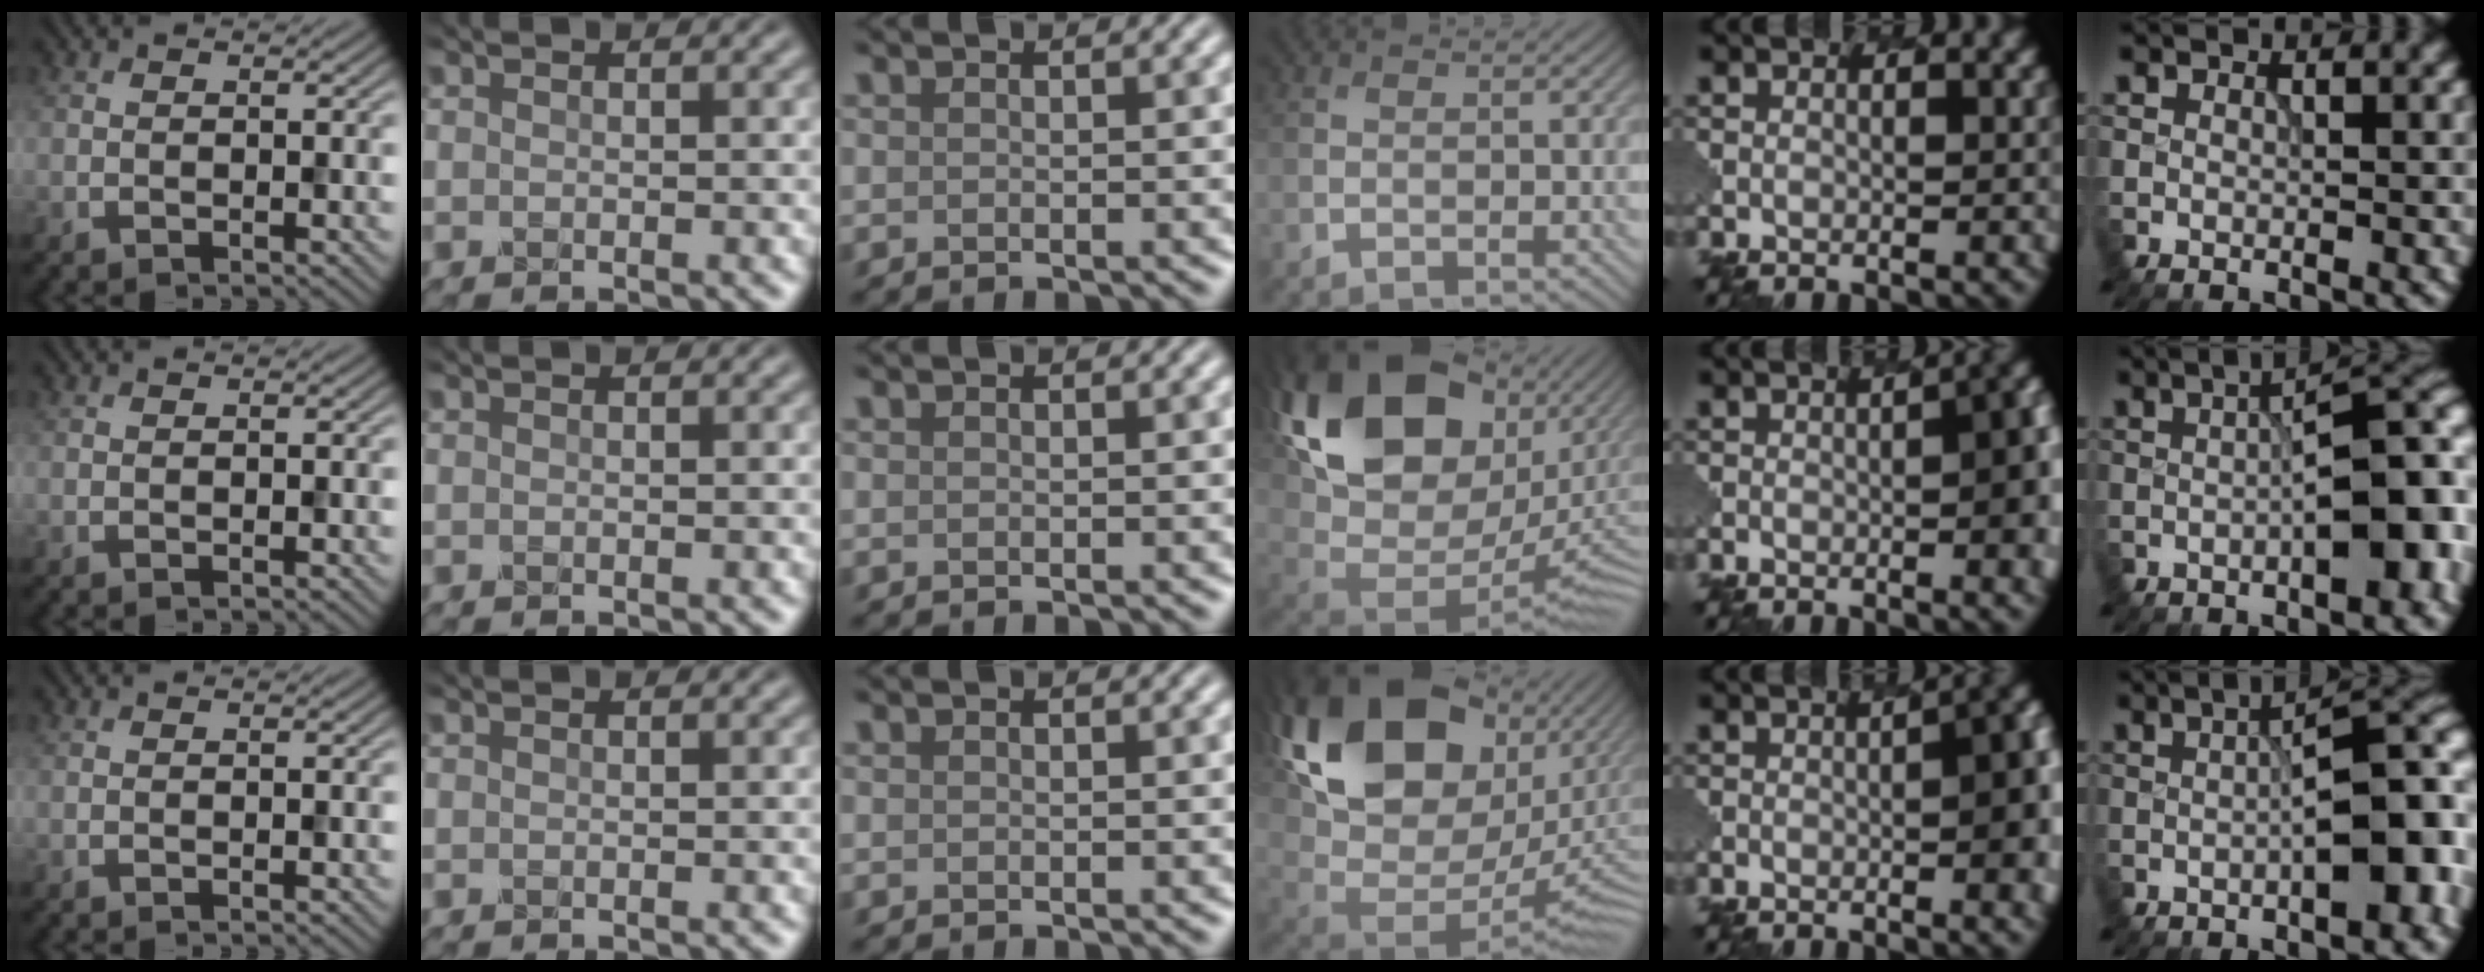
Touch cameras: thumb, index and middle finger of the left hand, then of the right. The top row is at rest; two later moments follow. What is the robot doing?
{"motion": "dispense", "object": "glue stick"}